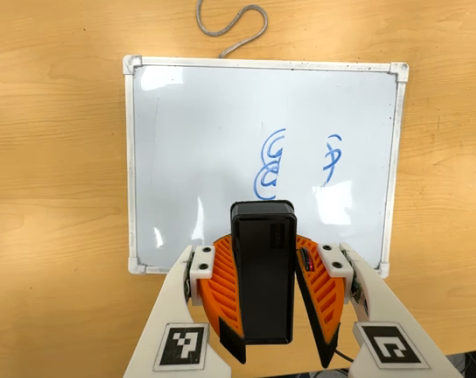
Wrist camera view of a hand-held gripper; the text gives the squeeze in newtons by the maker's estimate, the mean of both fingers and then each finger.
{"total": 10.2, "left": 9.6, "right": 10.7}